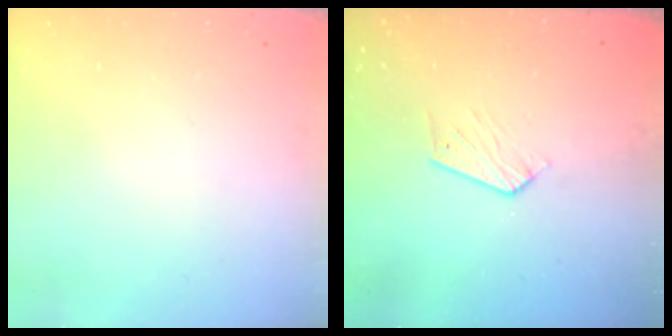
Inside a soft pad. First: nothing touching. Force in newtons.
{"total": 5.2, "press": 5.1, "slide": 0.4}